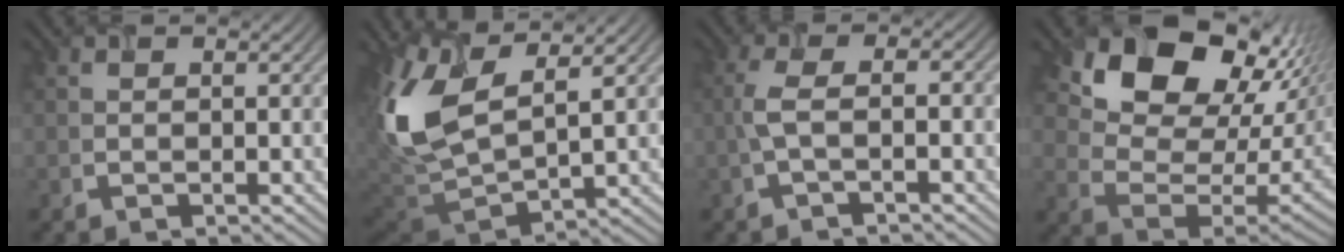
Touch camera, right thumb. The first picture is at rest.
{"total": 12.2, "force": [4.8, 5.5, 9.8], "torque": [-0.261, 0.004, 0.106]}
{"total": 2.8, "force": [-1.2, 0.6, 2.5], "torque": [-0.058, 0.006, -0.023]}
{"total": 17.2, "force": [10.1, 10.3, 9.4], "torque": [-0.186, 0.012, 0.185]}